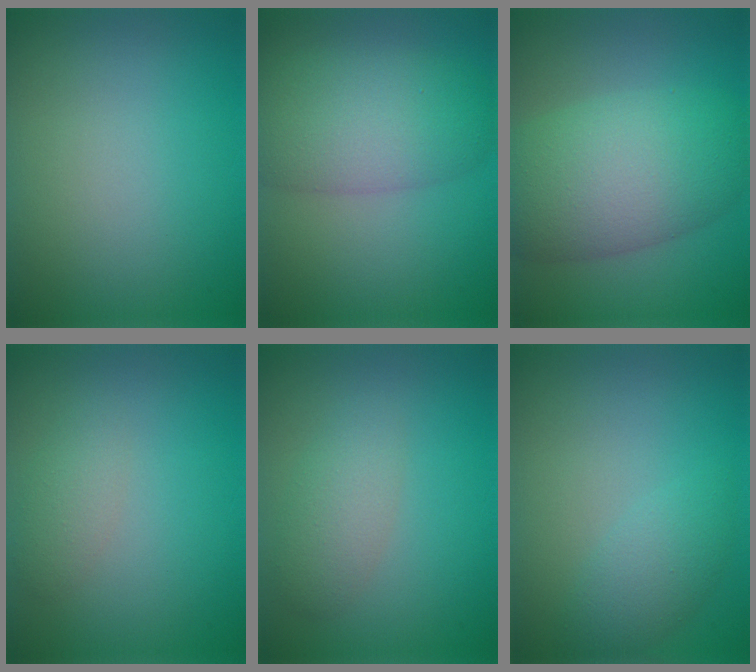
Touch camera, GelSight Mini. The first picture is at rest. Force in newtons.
{"total": 6.8, "press": 6.8, "slide": 0.4}
{"total": 9.1, "press": 9.1, "slide": 0.3}
{"total": 1.7, "press": 1.7, "slide": 0.1}
{"total": 2.5, "press": 2.5, "slide": 0.1}
{"total": 2.5, "press": 2.5, "slide": 0.1}